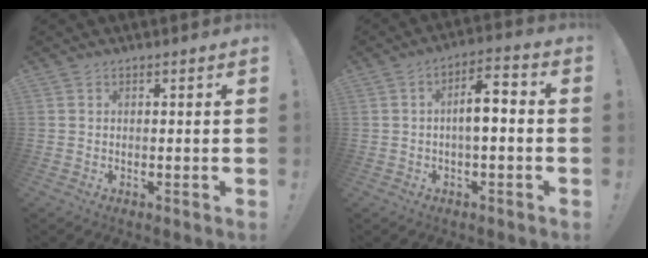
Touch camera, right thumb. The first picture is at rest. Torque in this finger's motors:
{"motor_torque": [0.22, -0.02, 0.15, 0.27, 0.11]}